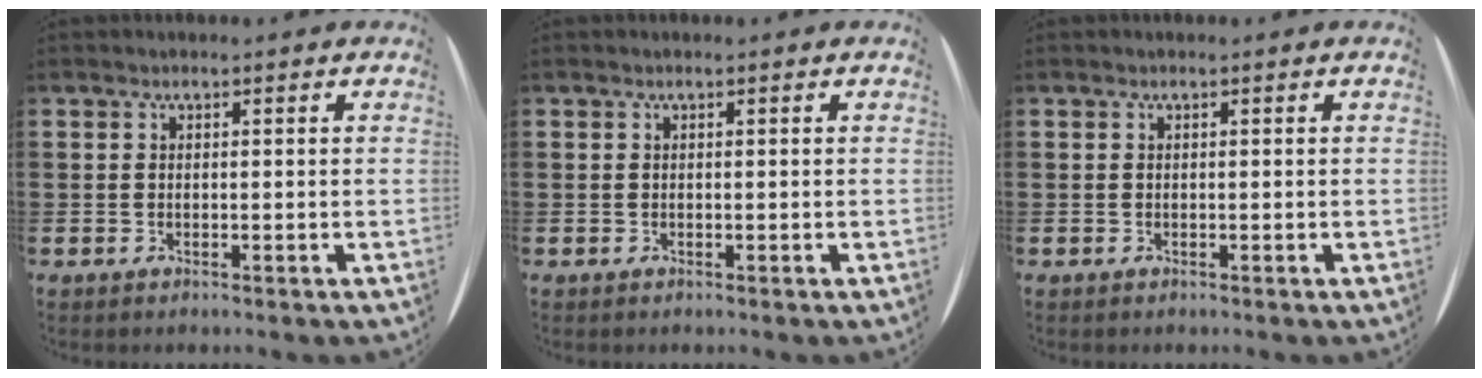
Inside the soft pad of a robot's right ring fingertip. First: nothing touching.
{"total": 0.0}
{"total": 0.0}